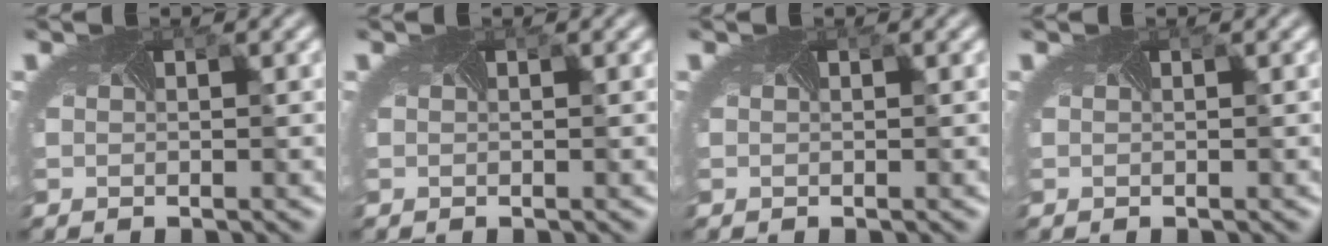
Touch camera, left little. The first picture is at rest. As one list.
[{"total": 0.0}, {"total": 0.0}, {"total": 0.0}]